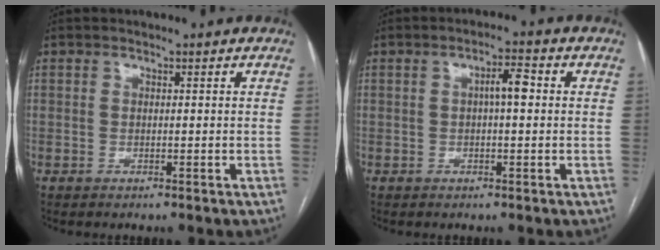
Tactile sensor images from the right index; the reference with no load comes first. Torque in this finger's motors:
{"motor_torque": [0.44, 0.07, 0.10, 0.06]}